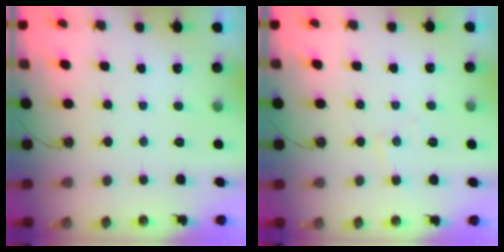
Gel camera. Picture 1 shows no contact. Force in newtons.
{"total": 5.4, "press": 5.3, "slide": 0.6}